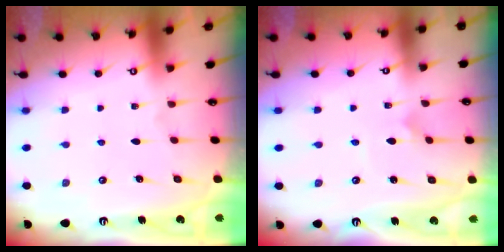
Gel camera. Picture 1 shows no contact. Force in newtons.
{"total": 2.1, "press": 2.1, "slide": 0.1}